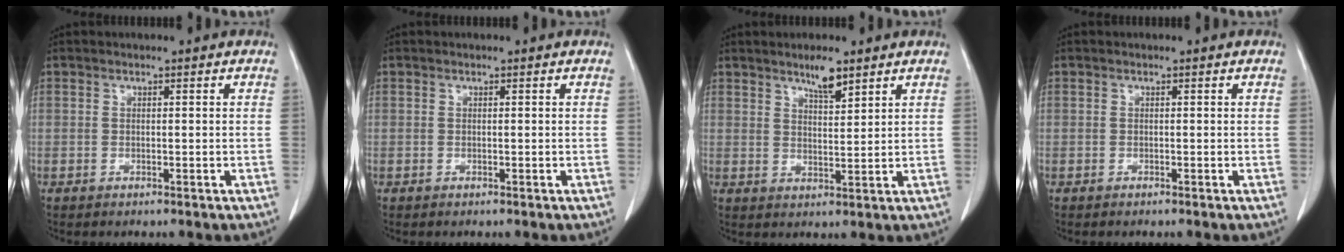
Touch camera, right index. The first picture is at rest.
{"total": 0.0}
{"total": 4.4, "force": [3.1, 1.0, 2.9], "torque": [-0.051, -0.002, 0.053]}
{"total": 0.0}